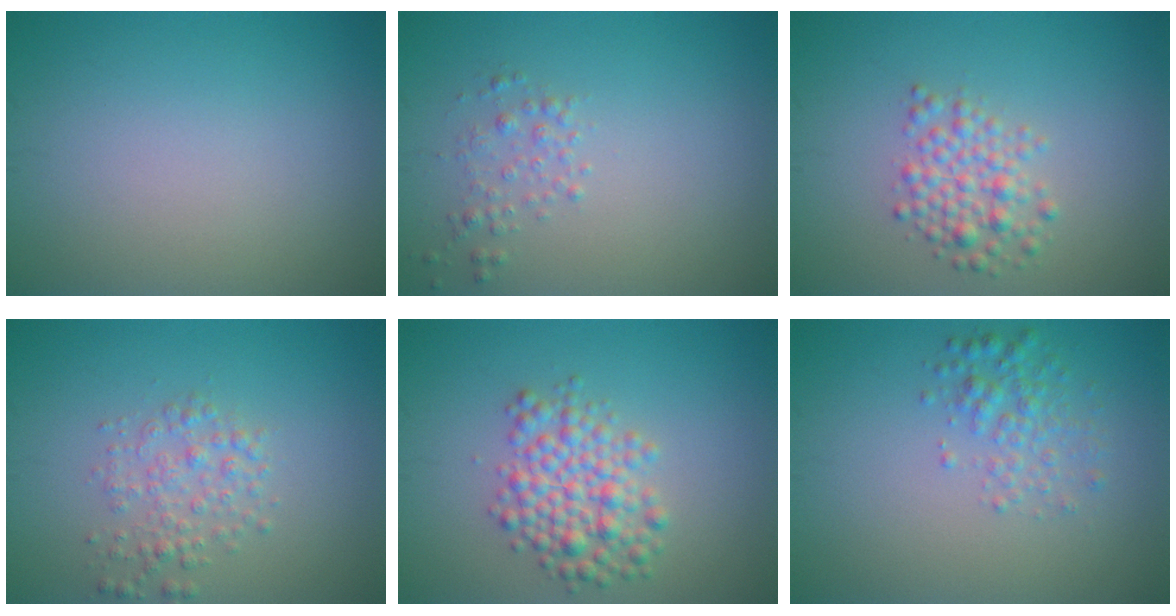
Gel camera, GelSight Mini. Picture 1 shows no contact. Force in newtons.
{"total": 1.4, "press": 1.4, "slide": 0.0}
{"total": 3.0, "press": 3.0, "slide": 0.2}
{"total": 2.5, "press": 2.5, "slide": 0.1}
{"total": 4.4, "press": 4.3, "slide": 0.2}
{"total": 2.4, "press": 2.4, "slide": 0.1}